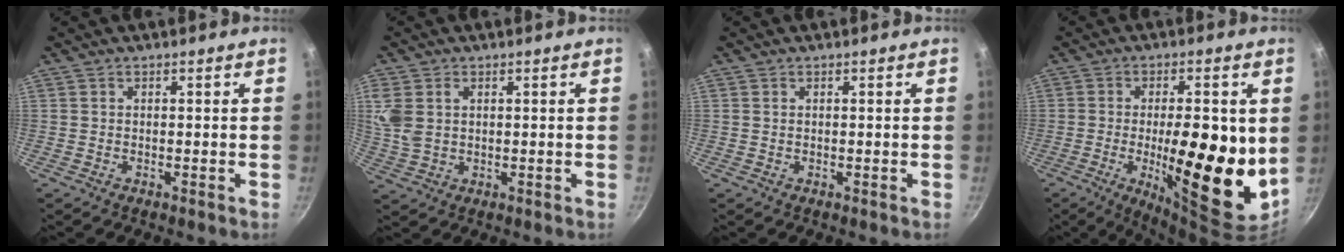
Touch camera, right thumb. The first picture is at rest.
{"total": 6.4, "force": [1.8, 4.5, 4.2], "torque": [-0.088, -0.001, 0.041]}
{"total": 0.0}
{"total": 18.6, "force": [-1.1, 6.2, 17.5], "torque": [-0.252, -0.013, -0.013]}